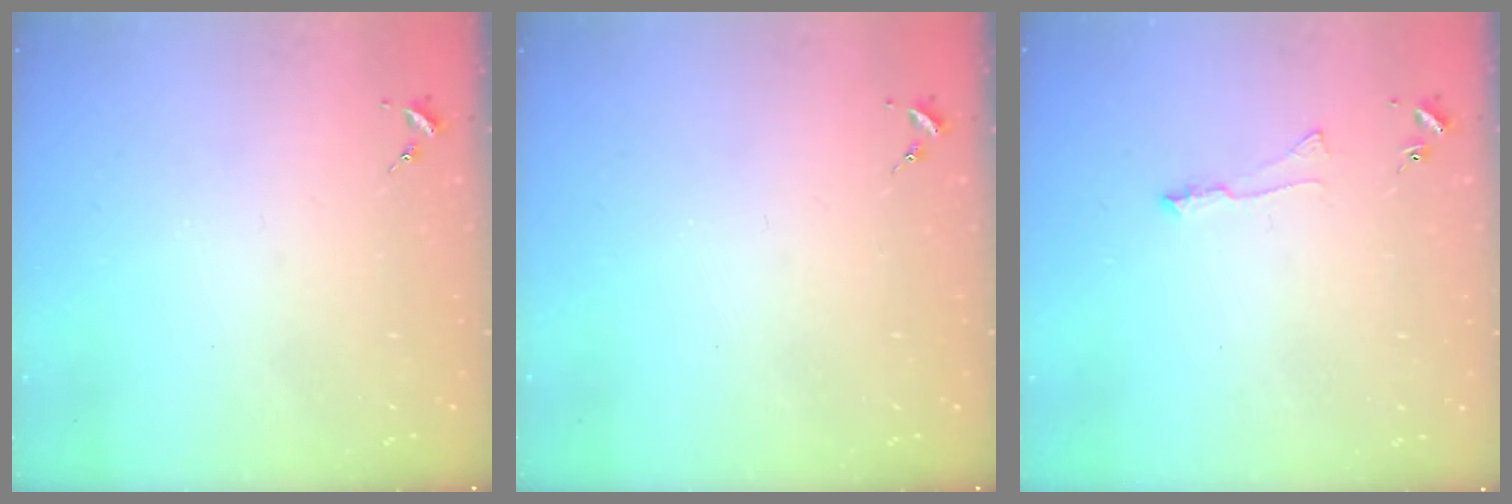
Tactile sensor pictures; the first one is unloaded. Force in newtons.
{"total": 0.0}
{"total": 4.2, "press": 4.2, "slide": 0.6}